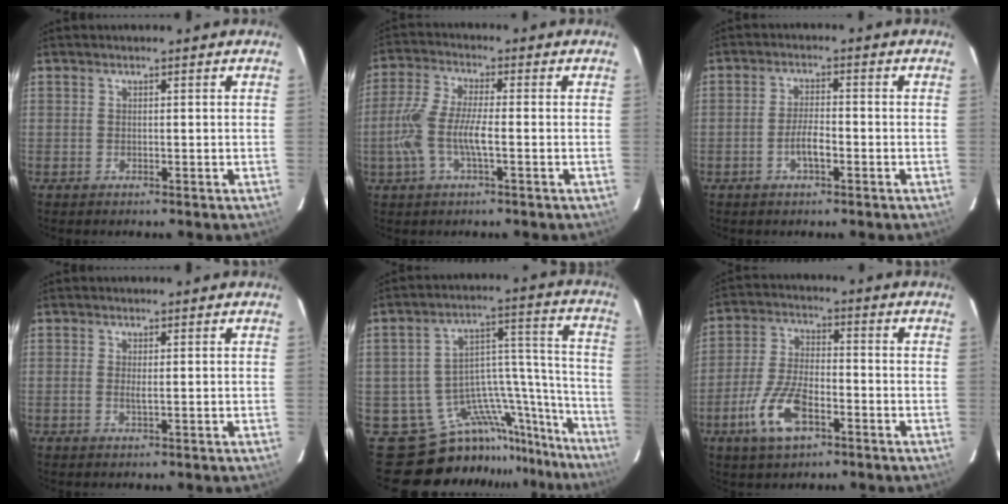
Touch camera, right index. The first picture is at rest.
{"total": 9.5, "force": [-2.2, 2.4, 8.9], "torque": [-0.196, 0.001, -0.043]}
{"total": 4.0, "force": [-1.8, 1.1, 3.4], "torque": [-0.072, 0.002, -0.032]}
{"total": 1.2, "force": [-0.1, 0.1, 1.2], "torque": [-0.025, -0.002, -0.003]}
{"total": 18.7, "force": [-17.2, 6.4, 3.6], "torque": [-0.017, 0.079, -0.259]}
{"total": 11.2, "force": [-5.4, 4.6, 8.6], "torque": [-0.187, -0.005, -0.100]}